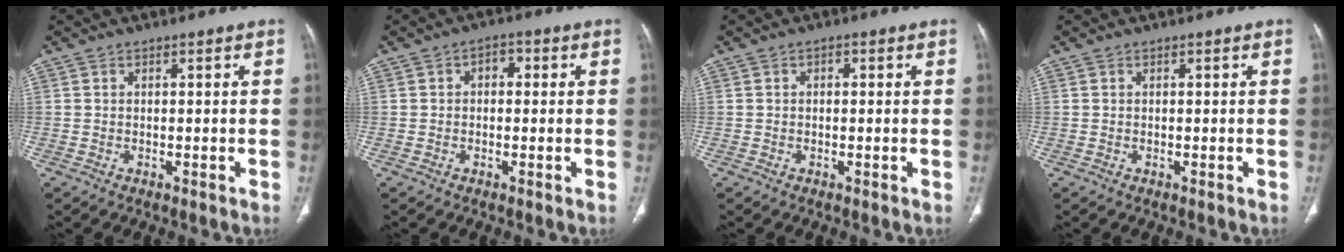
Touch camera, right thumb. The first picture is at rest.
{"total": 2.7, "force": [0.3, 1.9, 1.9], "torque": [-0.015, 0.010, -0.004]}
{"total": 1.0, "force": [0.1, 0.7, 0.7], "torque": [-0.006, 0.003, -0.001]}
{"total": 0.0}